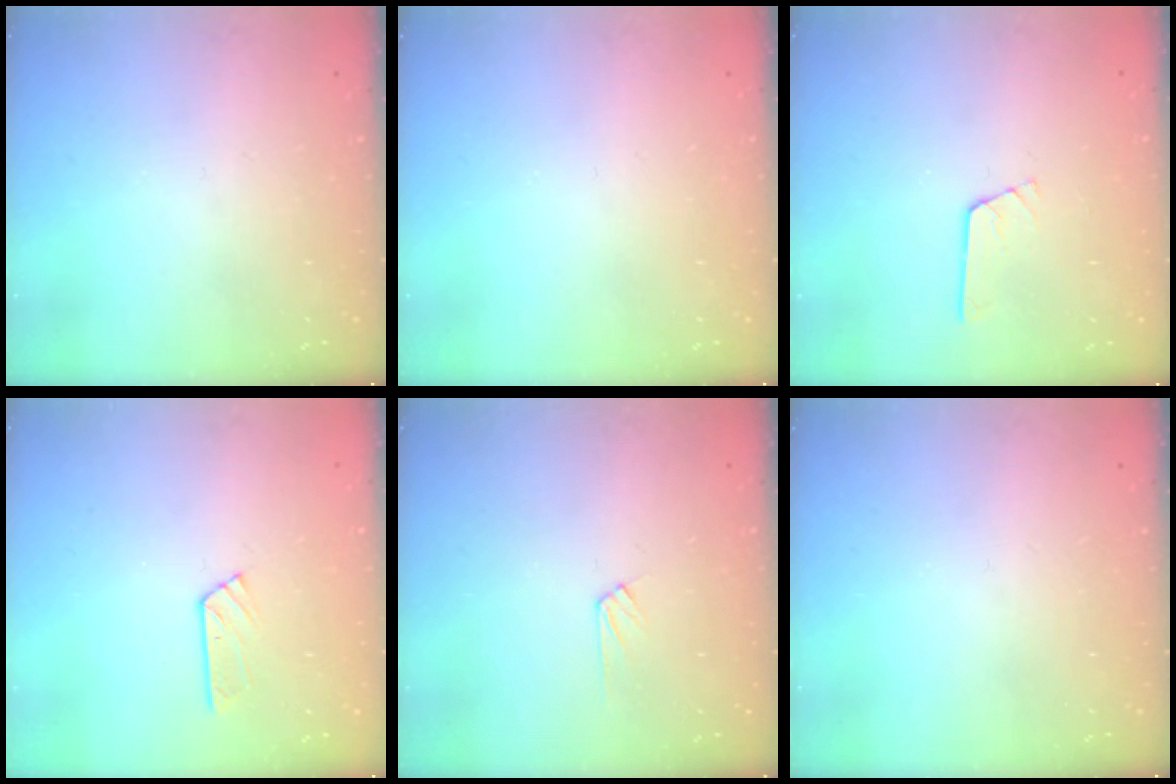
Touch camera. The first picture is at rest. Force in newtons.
{"total": 0.0}
{"total": 2.4, "press": 2.4, "slide": 0.2}
{"total": 3.9, "press": 3.9, "slide": 0.5}
{"total": 4.6, "press": 4.6, "slide": 0.6}
{"total": 0.0}